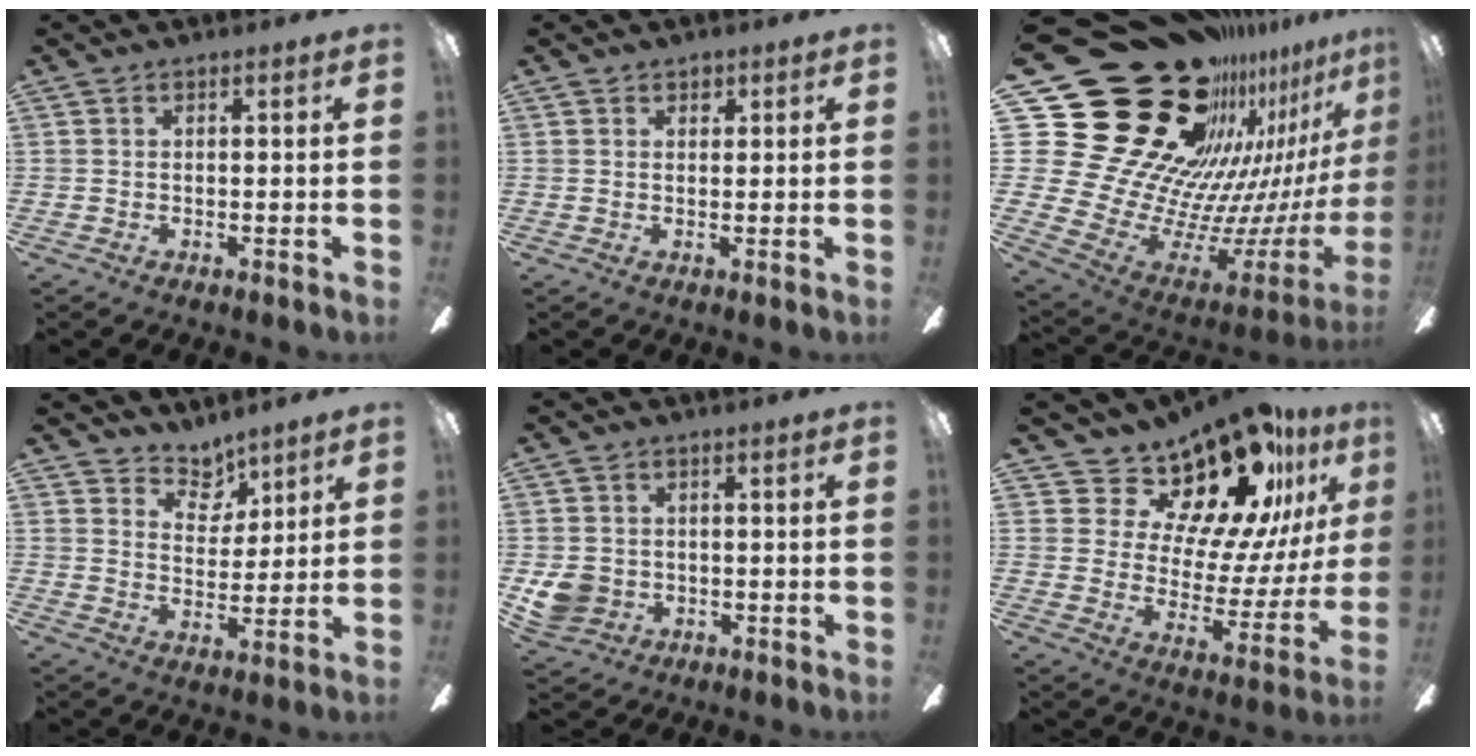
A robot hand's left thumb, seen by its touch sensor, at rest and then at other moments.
{"total": 1.8, "force": [1.1, 1.4, 0.4], "torque": [0.006, -0.003, 0.017]}
{"total": 41.0, "force": [21.7, 23.7, 25.4], "torque": [-0.368, -0.240, 0.493]}
{"total": 7.2, "force": [6.0, 3.8, 1.1], "torque": [-0.016, -0.043, 0.111]}
{"total": 6.7, "force": [-0.9, 6.1, 2.5], "torque": [-0.052, 0.010, -0.014]}
{"total": 17.9, "force": [15.2, 6.6, 7.0], "torque": [-0.115, -0.130, 0.262]}